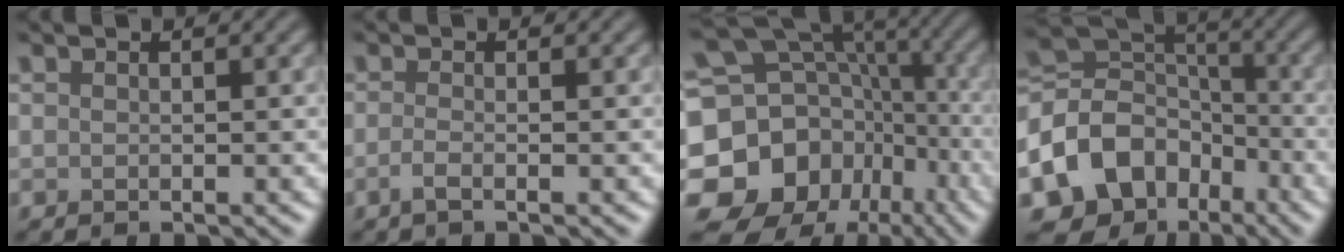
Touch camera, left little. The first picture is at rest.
{"total": 1.3, "force": [-0.6, 0.3, 1.1], "torque": [-0.021, -0.001, -0.017]}
{"total": 18.0, "force": [-5.1, 14.9, 8.7], "torque": [-0.187, 0.016, -0.083]}
{"total": 10.3, "force": [-4.9, 7.9, 4.5], "torque": [-0.103, 0.002, -0.100]}